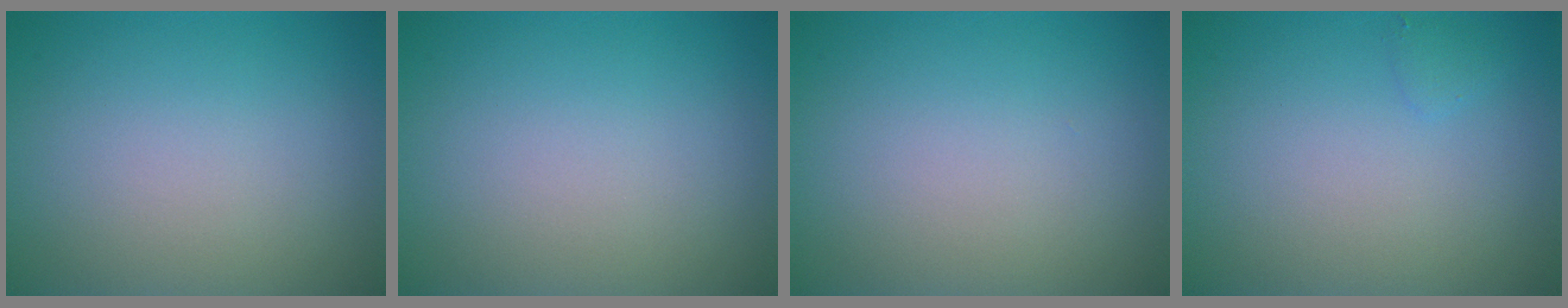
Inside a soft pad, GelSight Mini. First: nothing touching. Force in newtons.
{"total": 0.0}
{"total": 0.0}
{"total": 0.6, "press": 0.6, "slide": 0.0}